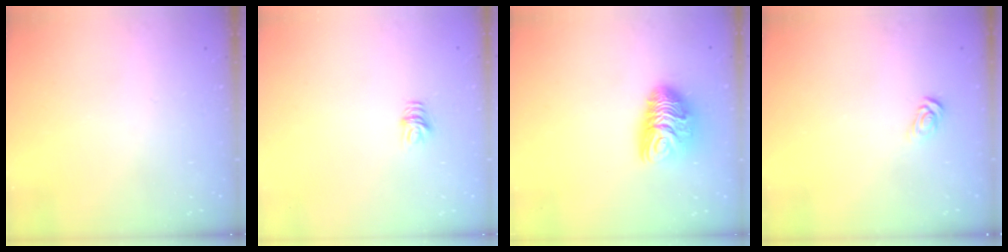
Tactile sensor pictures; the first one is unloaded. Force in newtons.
{"total": 5.1, "press": 5.1, "slide": 0.5}
{"total": 10.7, "press": 10.7, "slide": 0.9}
{"total": 3.7, "press": 3.7, "slide": 0.3}